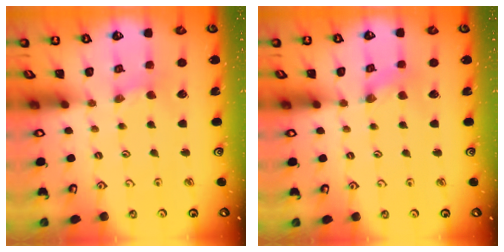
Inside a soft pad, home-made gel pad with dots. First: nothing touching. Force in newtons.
{"total": 0.9, "press": 0.9, "slide": 0.3}